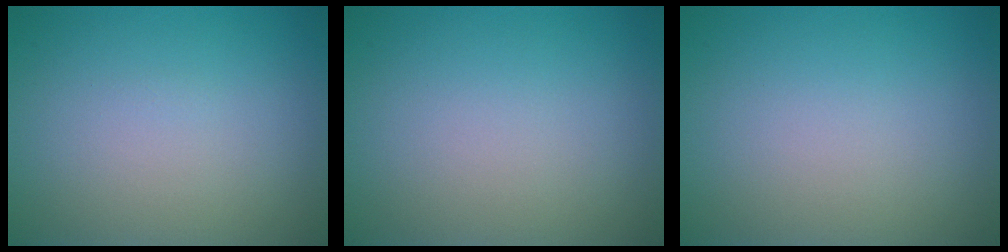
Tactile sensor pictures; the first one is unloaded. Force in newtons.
{"total": 0.0}
{"total": 0.0}